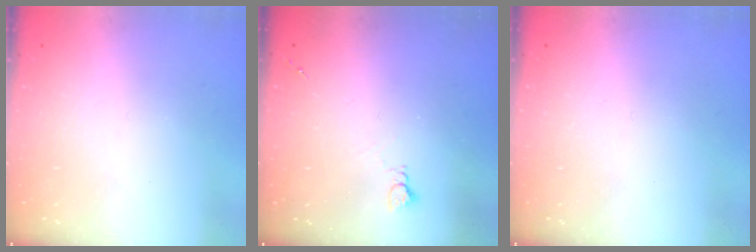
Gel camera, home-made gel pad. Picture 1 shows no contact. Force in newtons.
{"total": 2.6, "press": 2.6, "slide": 0.4}
{"total": 0.0}